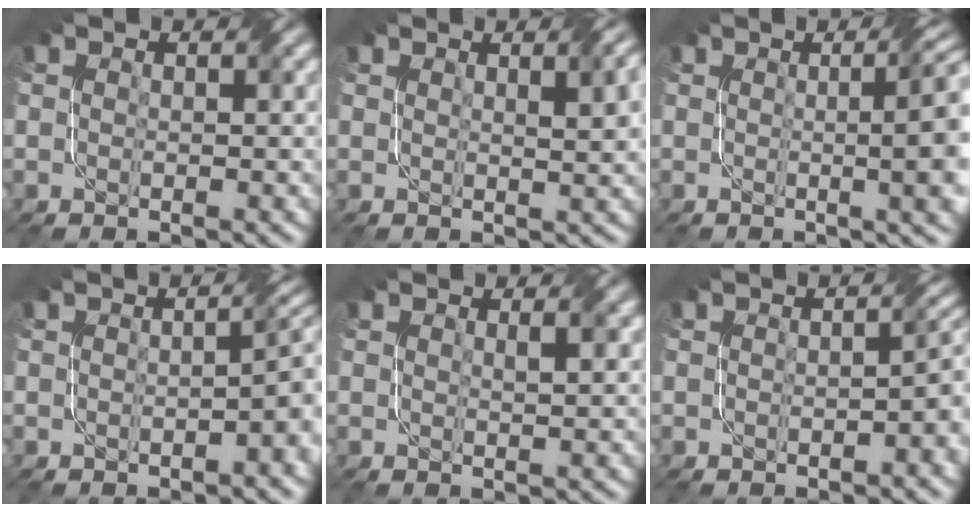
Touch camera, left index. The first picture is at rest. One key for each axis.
{"total": 3.6, "fx": 1.6, "fy": 1.1, "fz": 3.1, "tx": -0.031, "ty": 0.005, "tz": 0.023}
{"total": 10.5, "fx": 1.1, "fy": 4.1, "fz": 9.6, "tx": -0.059, "ty": 0.025, "tz": 0.000}
{"total": 4.0, "fx": -0.6, "fy": 1.2, "fz": 3.7, "tx": -0.032, "ty": 0.010, "tz": -0.003}
{"total": 1.1, "fx": 0.7, "fy": 0.2, "fz": 0.8, "tx": -0.009, "ty": 0.000, "tz": 0.013}
{"total": 3.0, "fx": -0.5, "fy": 0.9, "fz": 2.8, "tx": -0.029, "ty": 0.010, "tz": -0.004}